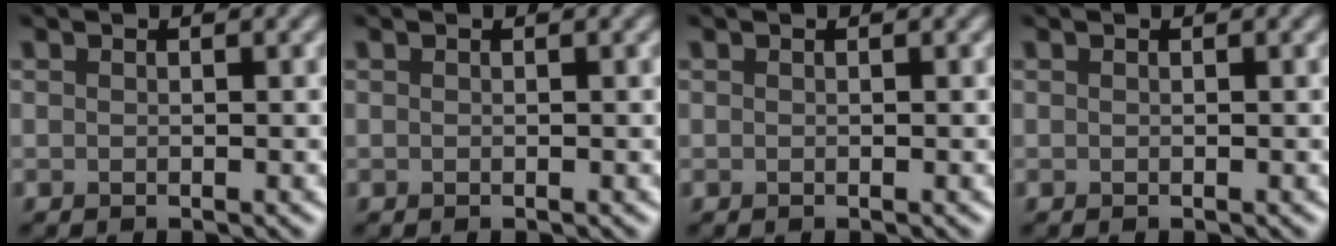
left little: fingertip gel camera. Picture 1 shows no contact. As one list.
[{"total": 0.0}, {"total": 0.0}, {"total": 0.0}]